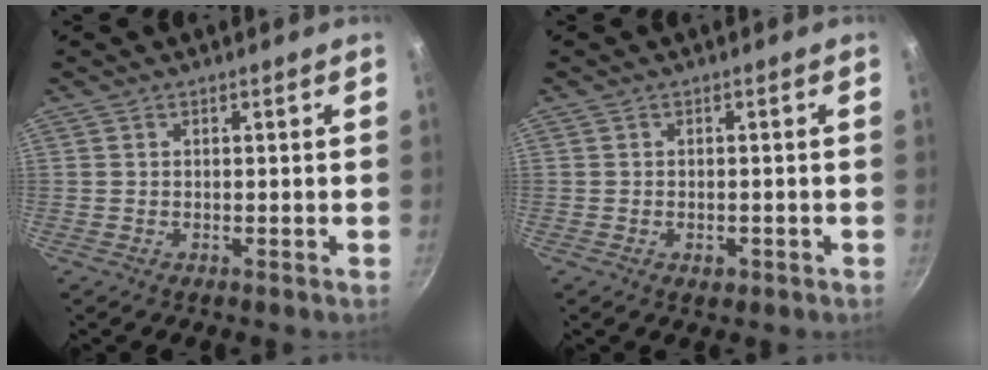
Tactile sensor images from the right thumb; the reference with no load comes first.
{"total": 2.0, "force": [-0.8, 1.2, 1.3], "torque": [-0.018, 0.004, -0.010]}